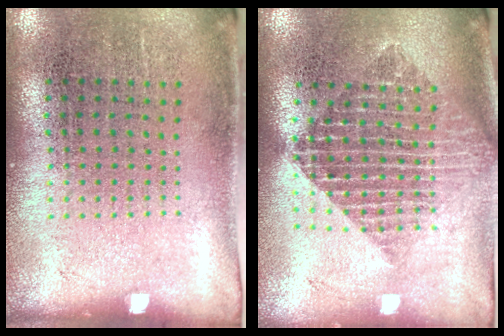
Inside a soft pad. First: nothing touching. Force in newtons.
{"total": 2.0, "press": 1.6, "slide": 1.1}